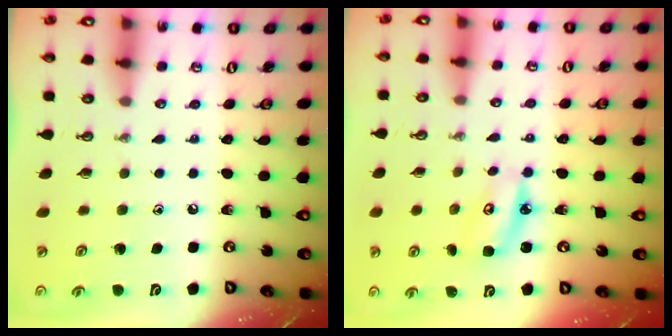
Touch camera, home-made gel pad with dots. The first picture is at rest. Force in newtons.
{"total": 5.3, "press": 5.3, "slide": 0.5}